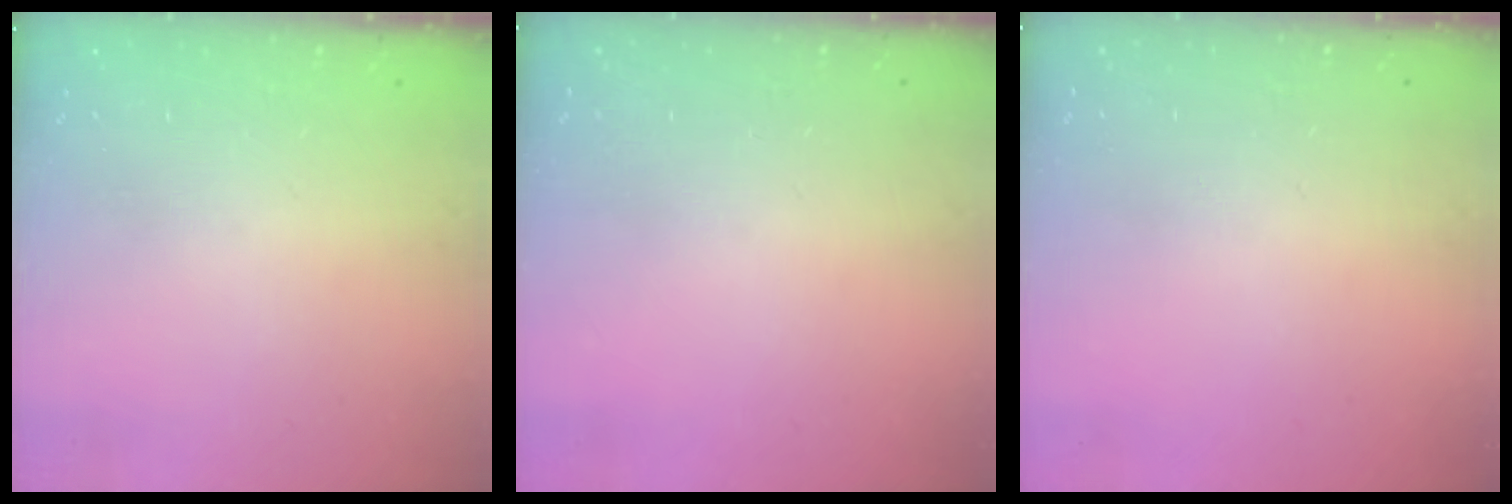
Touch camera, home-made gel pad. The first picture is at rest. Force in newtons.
{"total": 0.0}
{"total": 0.0}